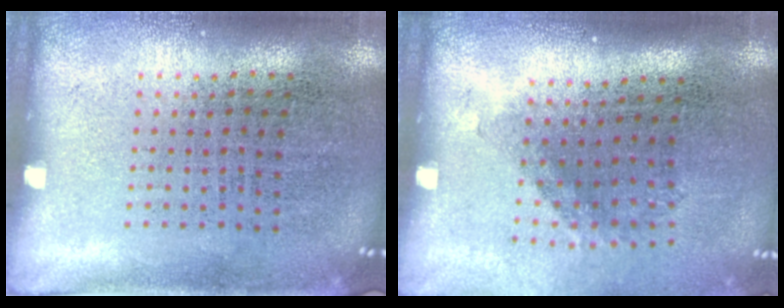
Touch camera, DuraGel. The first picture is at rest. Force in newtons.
{"total": 1.2, "press": 0.9, "slide": 0.8}